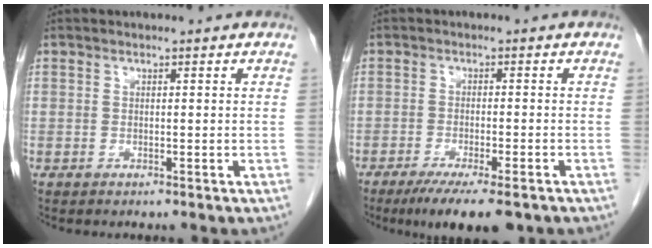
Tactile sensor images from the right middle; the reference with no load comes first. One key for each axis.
{"total": 9.5, "fx": -7.0, "fy": 1.6, "fz": 6.2, "tx": -0.084, "ty": -0.016, "tz": -0.103}